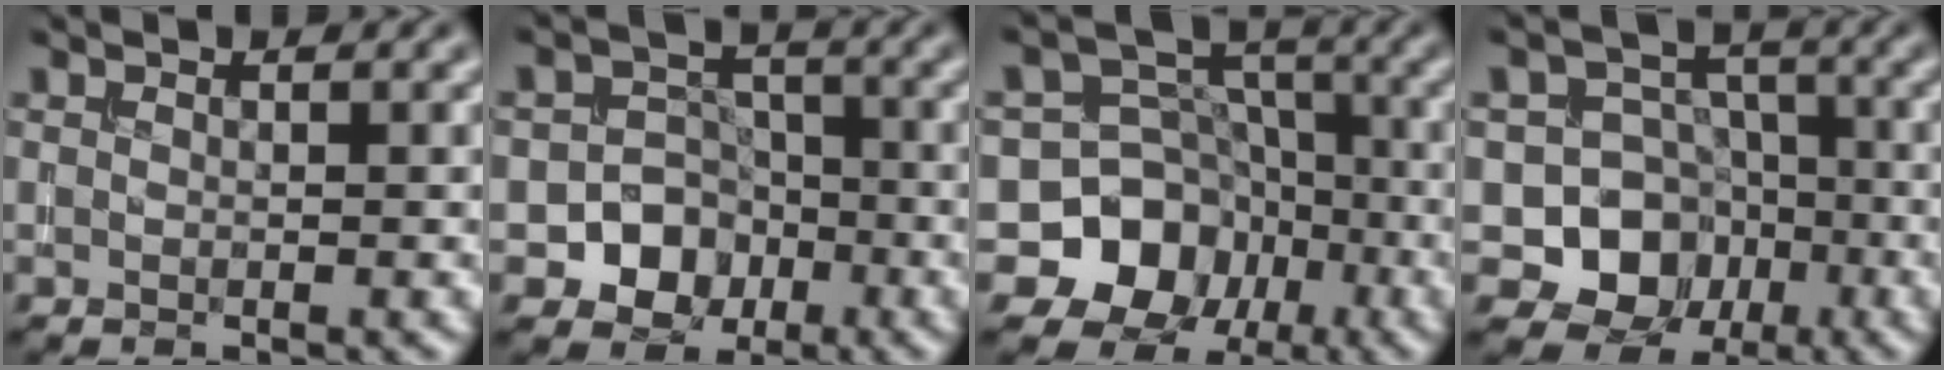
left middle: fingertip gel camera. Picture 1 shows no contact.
{"total": 5.4, "force": [-2.2, 4.7, 1.3], "torque": [0.010, 0.004, -0.057]}
{"total": 10.6, "force": [-4.6, 9.4, 2.2], "torque": [-0.034, 0.001, -0.104]}
{"total": 9.7, "force": [-3.2, 8.8, 2.6], "torque": [-0.027, 0.003, -0.077]}